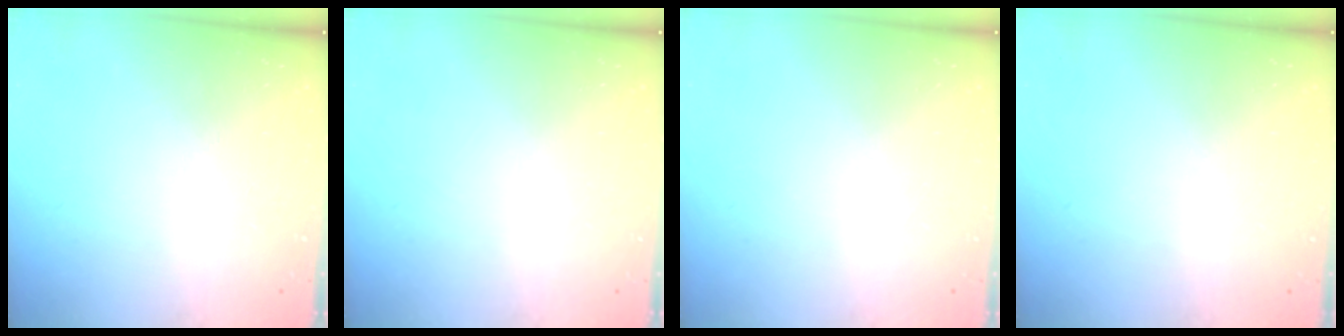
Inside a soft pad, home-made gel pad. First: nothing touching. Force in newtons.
{"total": 0.0}
{"total": 0.0}
{"total": 0.0}